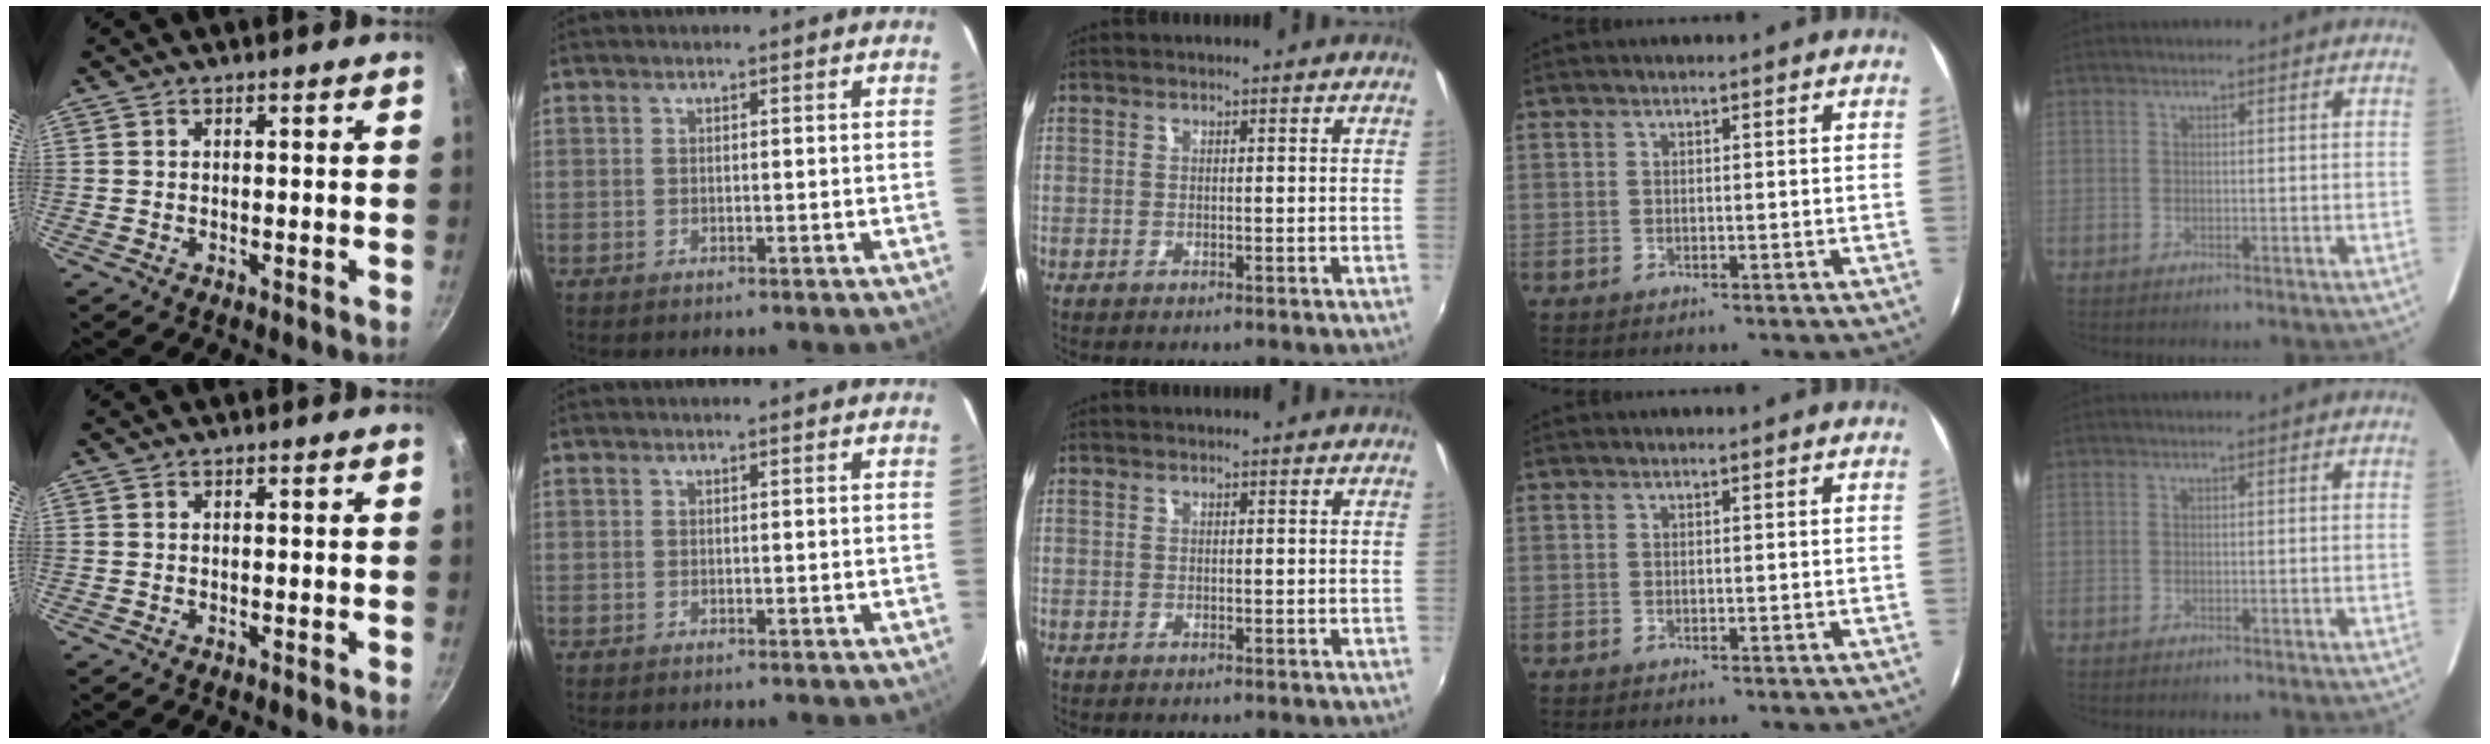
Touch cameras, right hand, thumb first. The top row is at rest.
{}